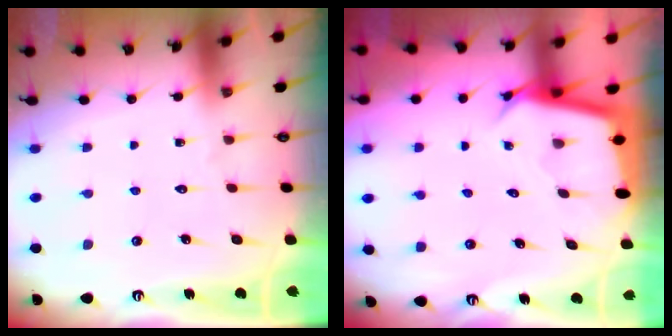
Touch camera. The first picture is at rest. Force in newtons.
{"total": 3.0, "press": 3.0, "slide": 0.2}